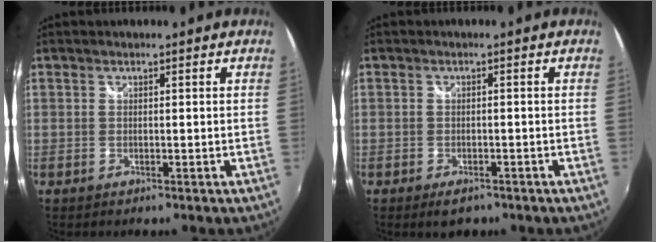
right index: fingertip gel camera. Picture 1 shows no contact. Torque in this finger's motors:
{"motor_torque": [0.21, -0.18, 0.16, 0.02]}